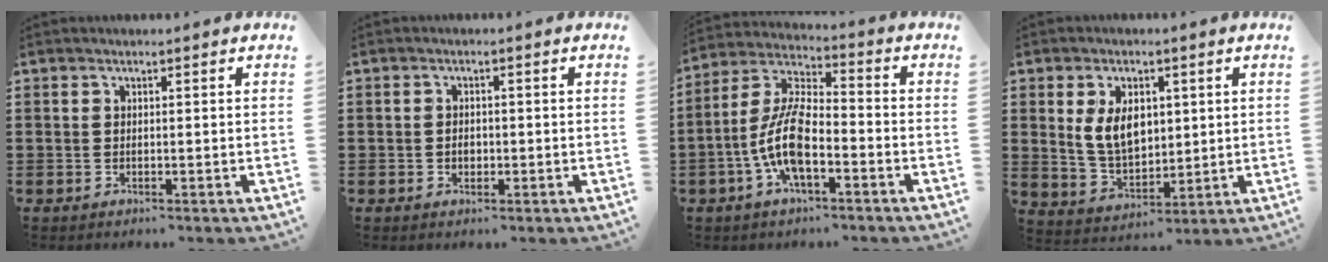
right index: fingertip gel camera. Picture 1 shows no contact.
{"total": 1.6, "force": [-0.3, 1.1, 1.1], "torque": [-0.022, 0.004, -0.007]}
{"total": 10.0, "force": [-3.5, 3.8, 8.6], "torque": [-0.207, -0.007, -0.072]}
{"total": 7.5, "force": [1.7, 4.9, 5.5], "torque": [-0.126, 0.006, 0.026]}